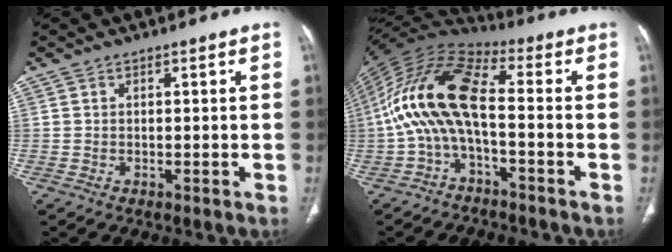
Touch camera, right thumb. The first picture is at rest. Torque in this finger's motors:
{"motor_torque": [1.48, 3.53, 2.32, -0.45, 0.28]}